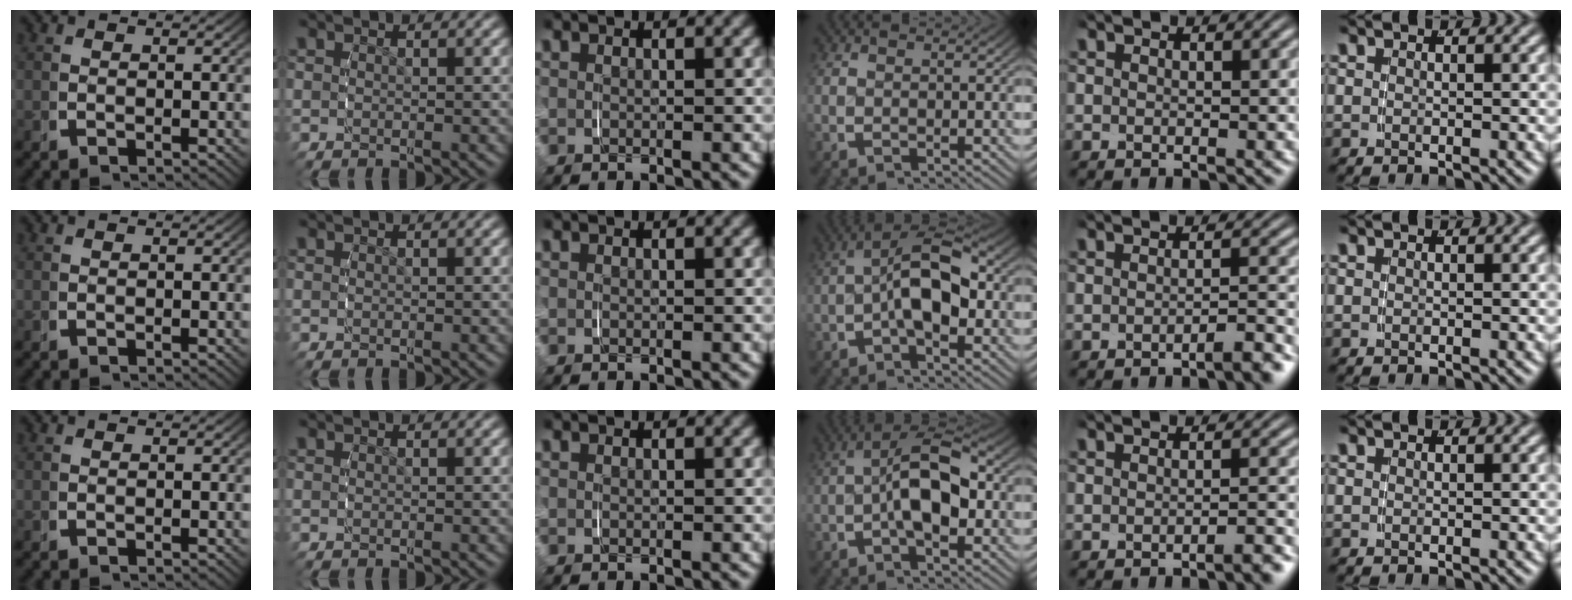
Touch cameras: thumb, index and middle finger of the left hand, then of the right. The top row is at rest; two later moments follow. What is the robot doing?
{"motion": "grasp_and_lifting", "object": "lipstick"}